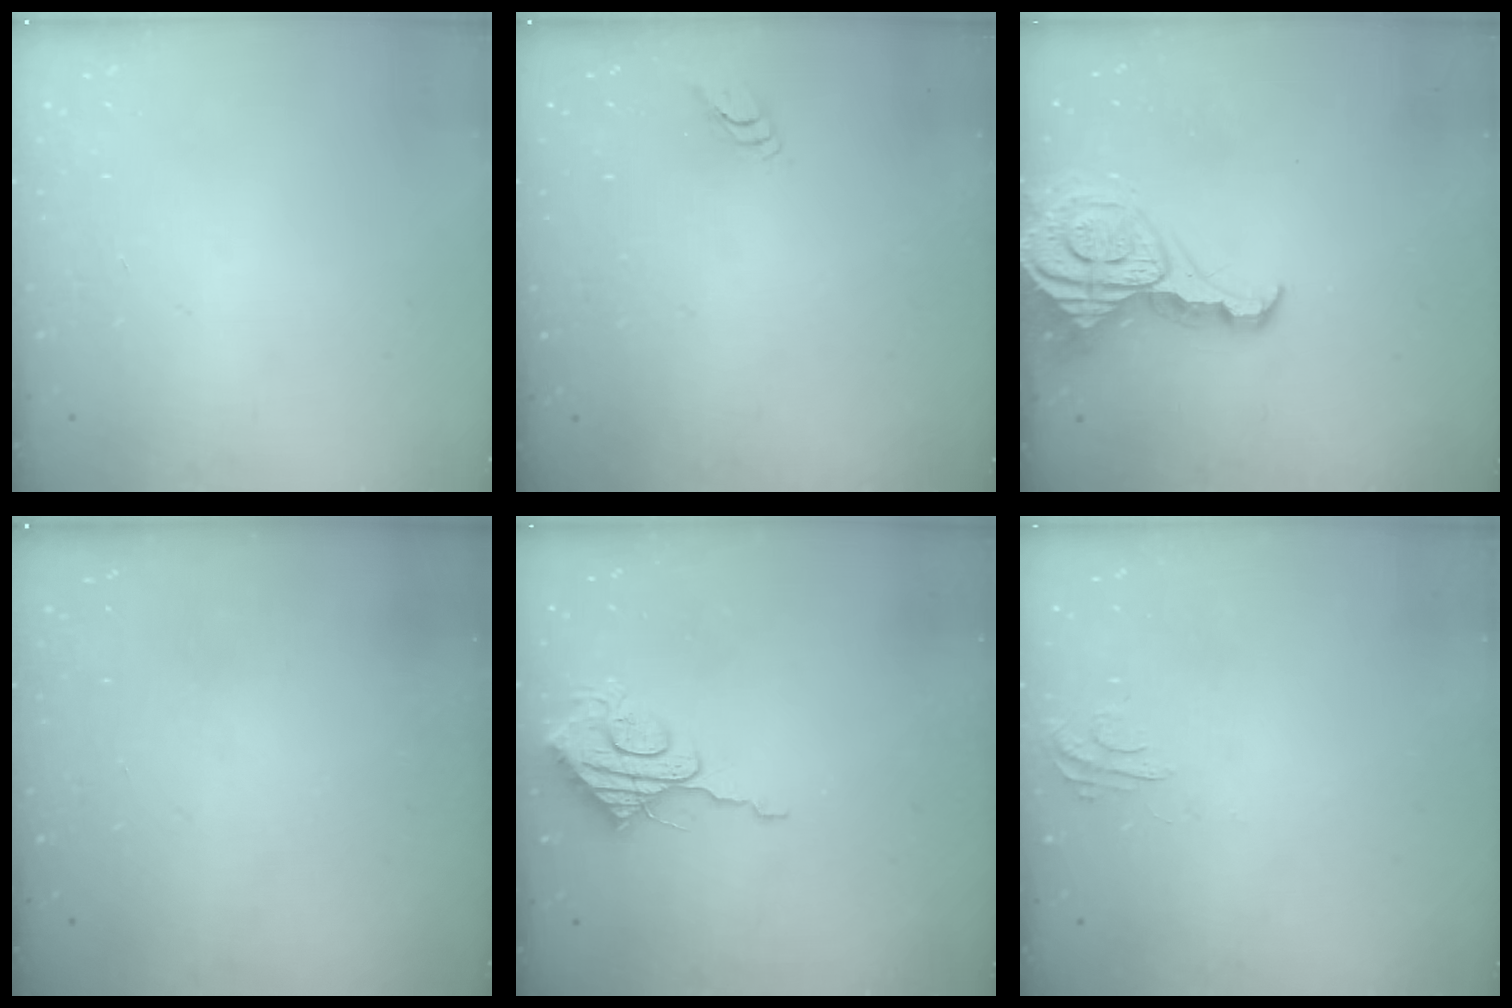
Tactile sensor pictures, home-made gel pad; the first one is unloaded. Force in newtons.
{"total": 2.7, "press": 2.7, "slide": 0.3}
{"total": 8.4, "press": 8.4, "slide": 0.8}
{"total": 0.0}
{"total": 9.5, "press": 9.4, "slide": 0.9}
{"total": 3.9, "press": 3.8, "slide": 0.4}